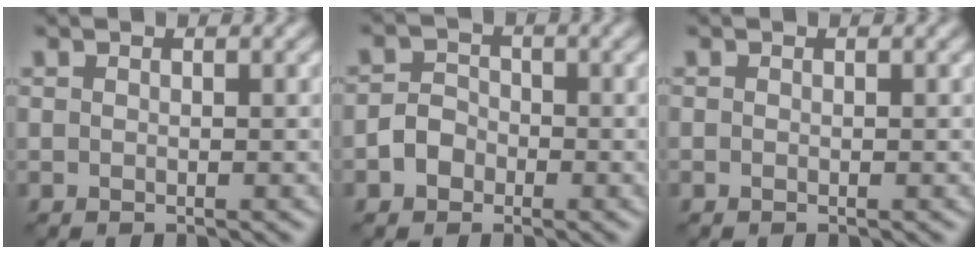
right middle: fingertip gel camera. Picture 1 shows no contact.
{"total": 2.4, "force": [-1.2, 1.8, 0.9], "torque": [-0.011, 0.002, -0.033]}
{"total": 0.0}